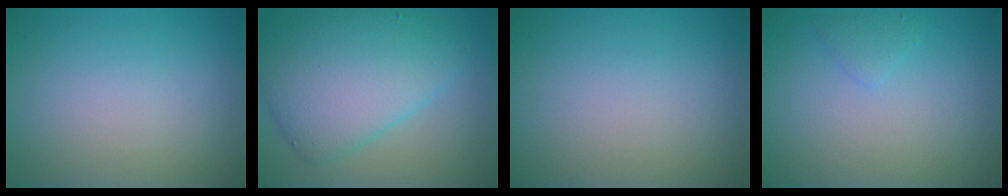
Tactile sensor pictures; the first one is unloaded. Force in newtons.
{"total": 7.8, "press": 7.8, "slide": 0.2}
{"total": 0.0}
{"total": 1.0, "press": 1.0, "slide": 0.1}